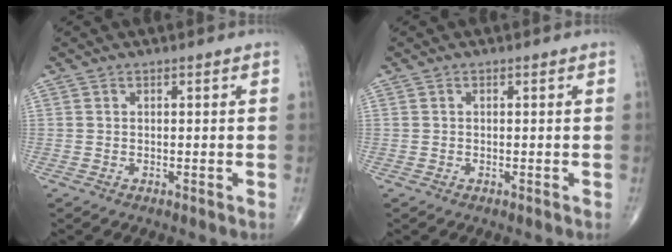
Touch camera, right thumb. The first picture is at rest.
{"total": 0.0}